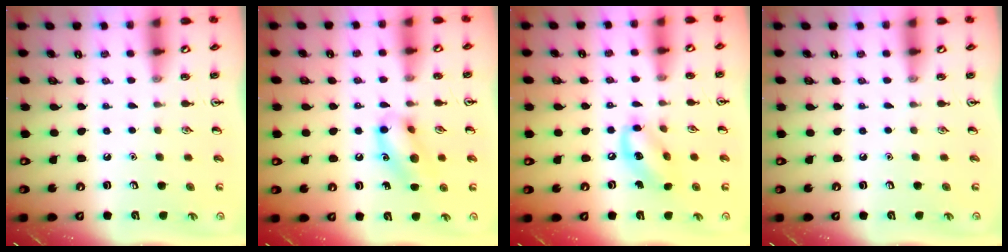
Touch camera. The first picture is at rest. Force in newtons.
{"total": 12.1, "press": 12.0, "slide": 1.8}
{"total": 10.1, "press": 9.9, "slide": 1.9}
{"total": 0.0}